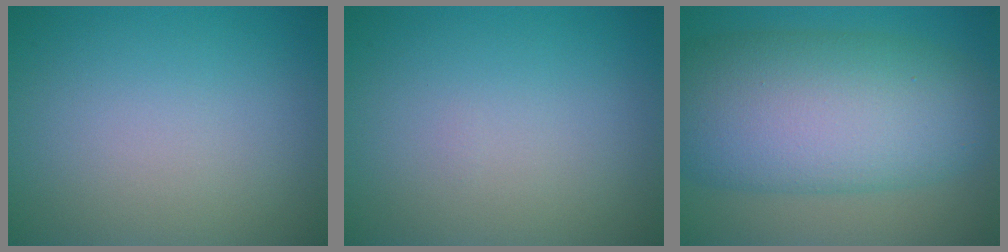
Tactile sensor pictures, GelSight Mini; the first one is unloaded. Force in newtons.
{"total": 0.0}
{"total": 12.8, "press": 12.8, "slide": 0.2}